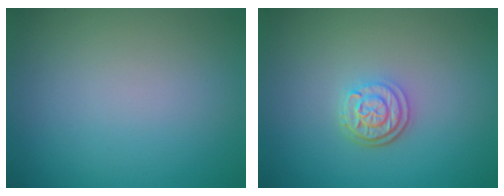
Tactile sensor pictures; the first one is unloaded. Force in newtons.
{"total": 3.0, "press": 2.5, "slide": 1.6}